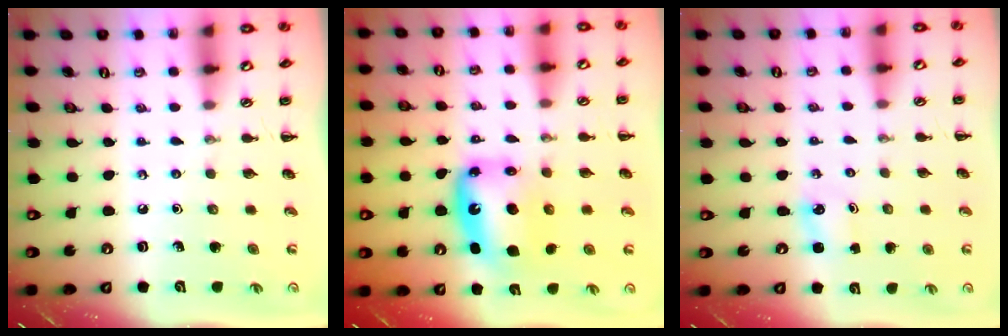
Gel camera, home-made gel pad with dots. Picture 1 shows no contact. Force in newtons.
{"total": 10.2, "press": 9.8, "slide": 2.9}
{"total": 1.4, "press": 1.4, "slide": 0.3}